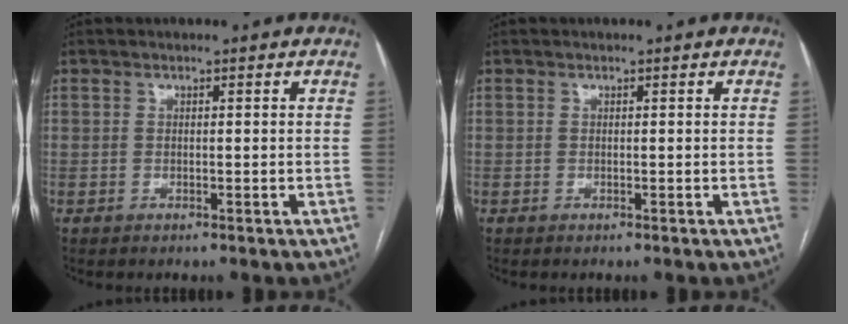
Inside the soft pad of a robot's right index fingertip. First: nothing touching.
{"total": 0.0}